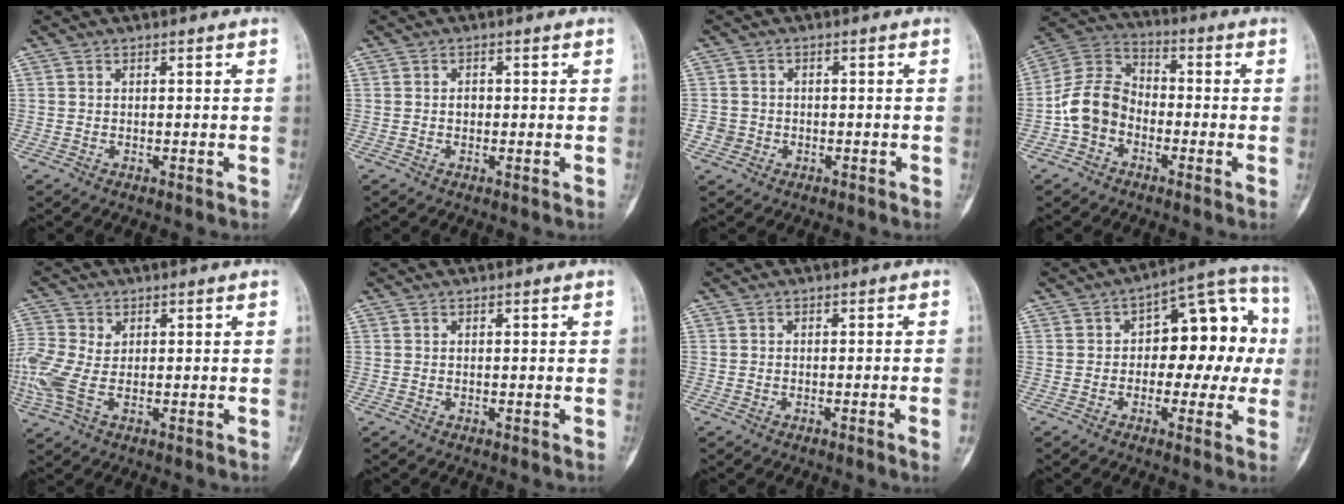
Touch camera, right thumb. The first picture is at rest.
{"total": 1.1, "force": [-0.1, 0.9, 0.7], "torque": [-0.006, 0.003, -0.003]}
{"total": 2.7, "force": [-0.9, 2.5, 0.2], "torque": [0.011, 0.011, -0.019]}
{"total": 10.4, "force": [-3.2, 8.0, 5.8], "torque": [-0.106, 0.042, -0.073]}
{"total": 8.9, "force": [0.0, 5.8, 6.8], "torque": [-0.192, 0.005, 0.002]}
{"total": 0.0}
{"total": 2.4, "force": [-1.0, -0.2, 2.2], "torque": [-0.037, 0.003, -0.014]}
{"total": 14.9, "force": [0.4, 8.5, 12.3], "torque": [-0.109, 0.046, -0.004]}